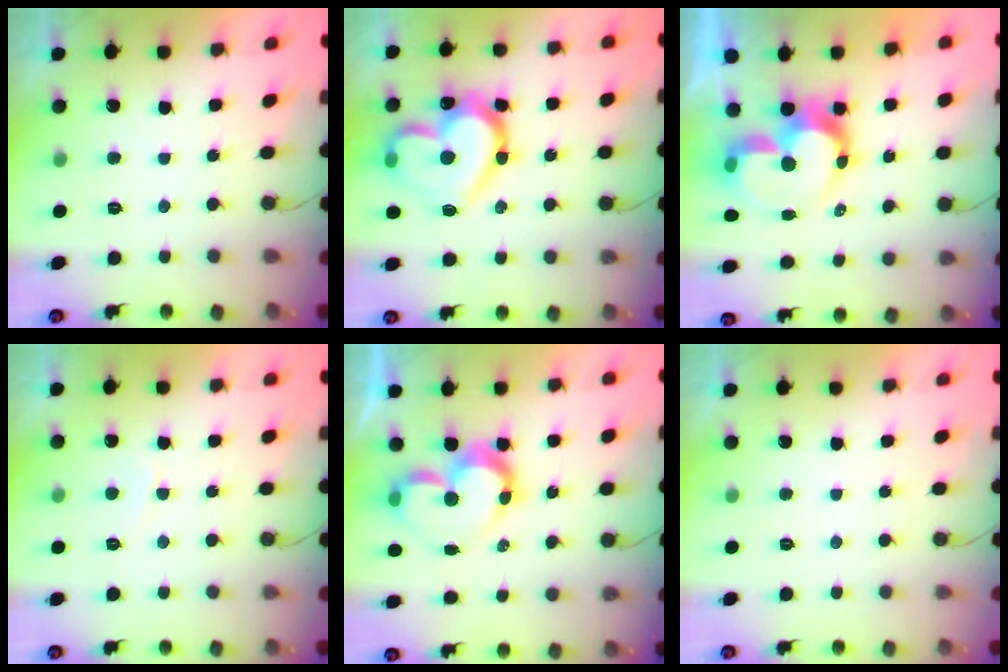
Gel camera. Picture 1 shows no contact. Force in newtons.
{"total": 21.5, "press": 21.4, "slide": 2.2}
{"total": 12.9, "press": 12.9, "slide": 1.4}
{"total": 3.0, "press": 3.0, "slide": 0.3}
{"total": 10.9, "press": 10.9, "slide": 1.0}
{"total": 0.0}